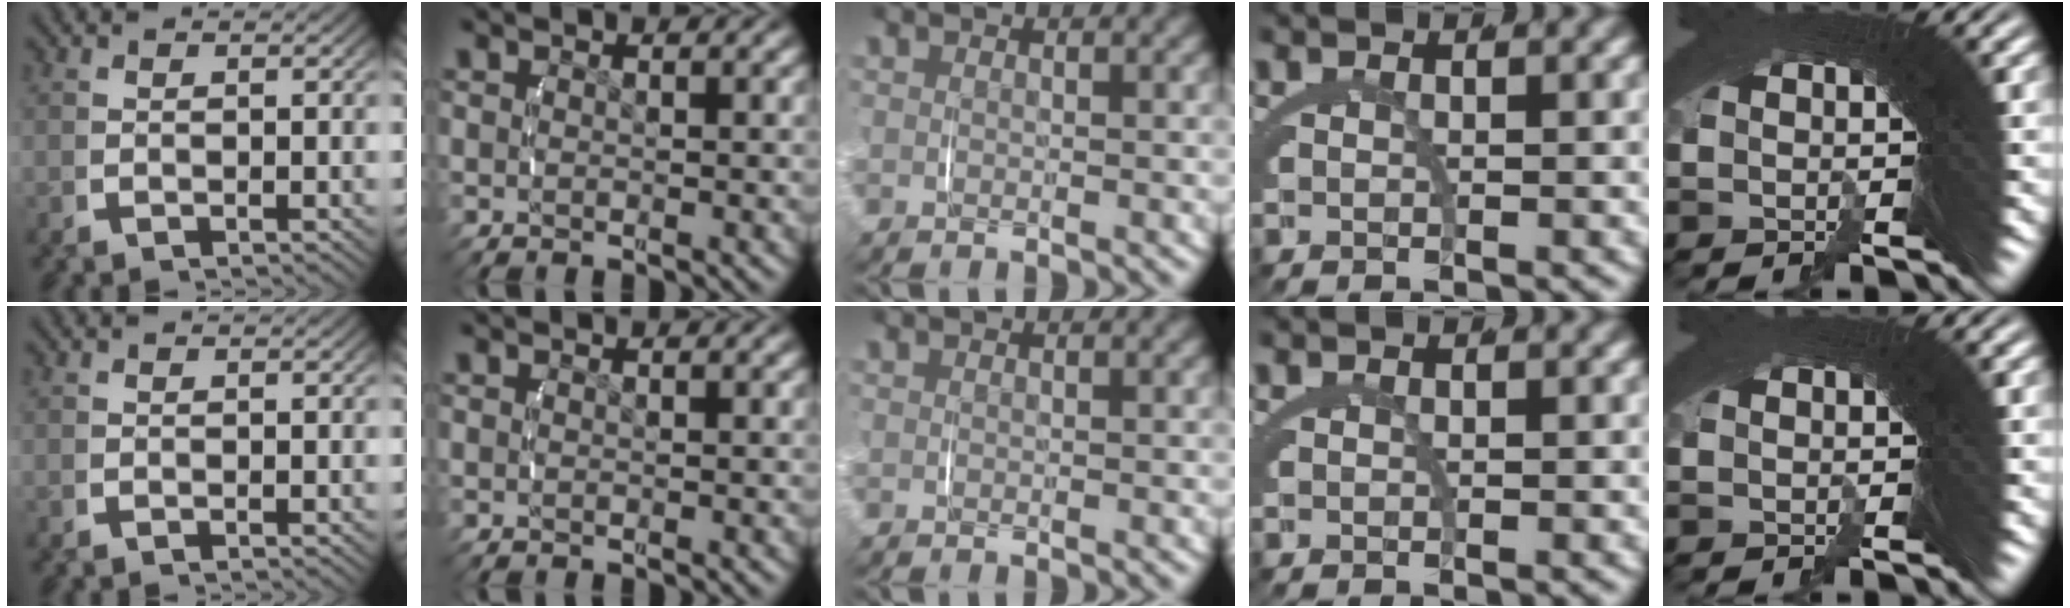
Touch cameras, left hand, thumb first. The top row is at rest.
{}